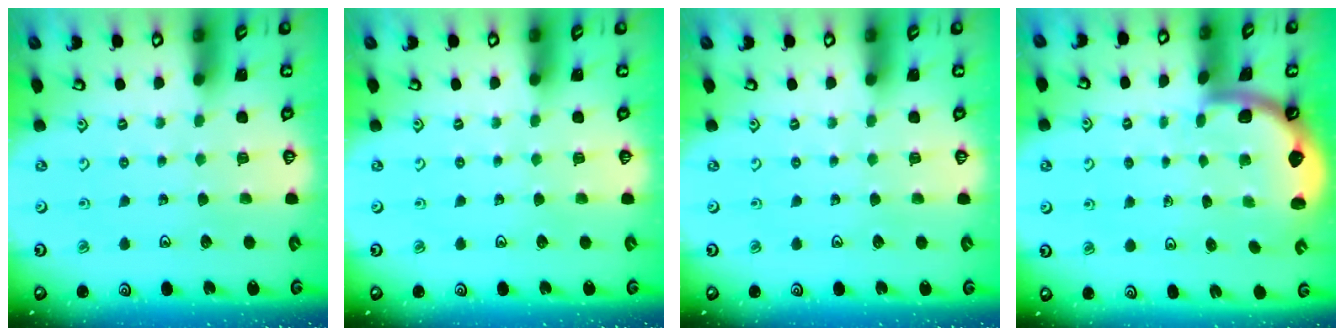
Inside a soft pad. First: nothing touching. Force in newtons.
{"total": 0.0}
{"total": 0.0}
{"total": 1.6, "press": 1.6, "slide": 0.1}